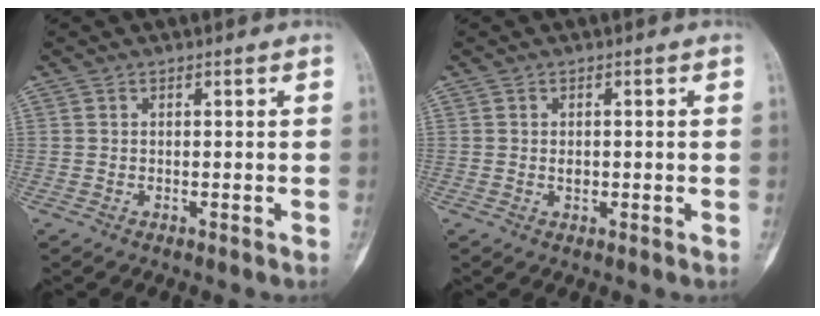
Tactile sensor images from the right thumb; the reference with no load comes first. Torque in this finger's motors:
{"motor_torque": [0.52, -0.21, 0.32, -0.44, -0.02]}